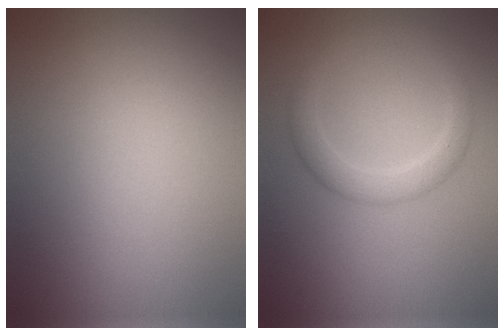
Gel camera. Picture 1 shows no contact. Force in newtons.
{"total": 2.6, "press": 2.6, "slide": 0.1}